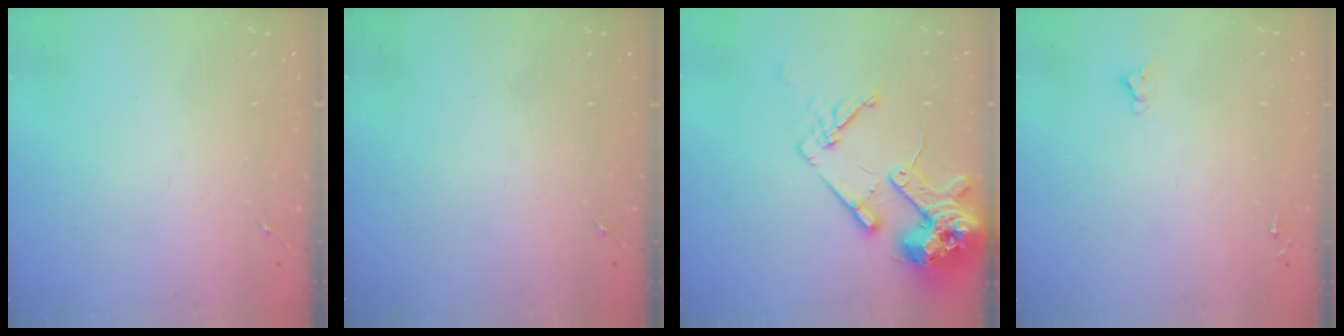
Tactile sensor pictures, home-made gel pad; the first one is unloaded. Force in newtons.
{"total": 0.0}
{"total": 17.0, "press": 16.8, "slide": 2.4}
{"total": 2.7, "press": 2.7, "slide": 0.2}